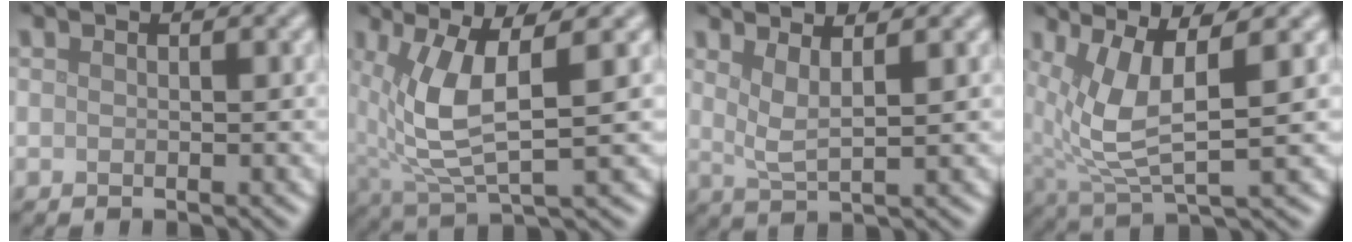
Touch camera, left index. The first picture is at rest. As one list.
[{"total": 6.7, "force": [1.3, 2.1, 6.3], "torque": [-0.143, -0.006, 0.029]}, {"total": 2.7, "force": [1.5, 0.6, 2.2], "torque": [-0.040, -0.006, 0.029]}, {"total": 6.5, "force": [1.8, 2.1, 5.8], "torque": [-0.132, -0.005, 0.039]}]